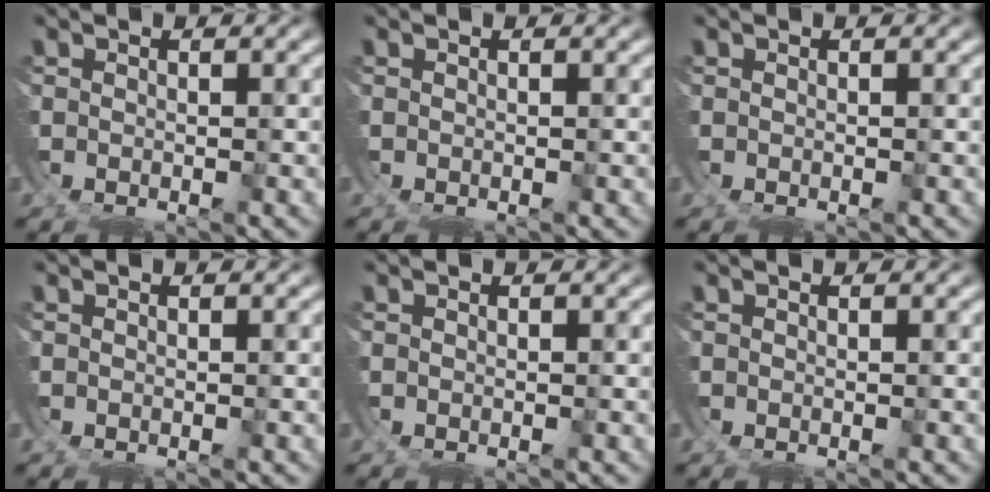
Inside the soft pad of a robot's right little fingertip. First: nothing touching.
{"total": 0.0}
{"total": 0.0}
{"total": 0.0}
{"total": 0.0}
{"total": 0.0}